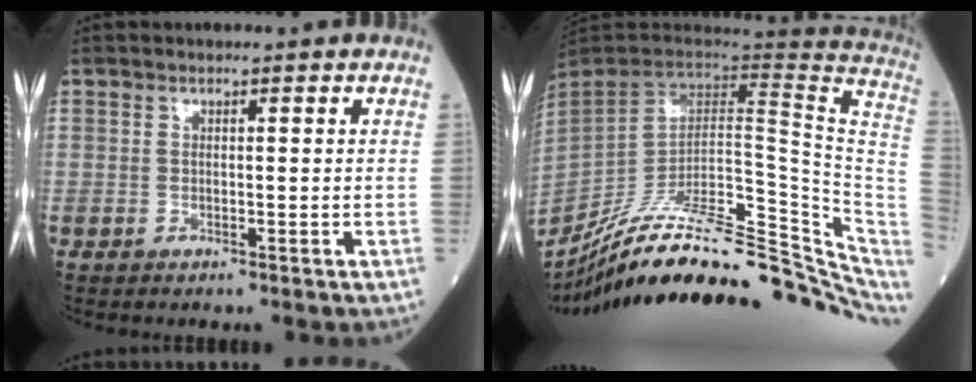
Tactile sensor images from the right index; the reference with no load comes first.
{"total": 34.1, "force": [-25.9, 9.2, 20.2], "torque": [-0.252, -0.026, -0.369]}